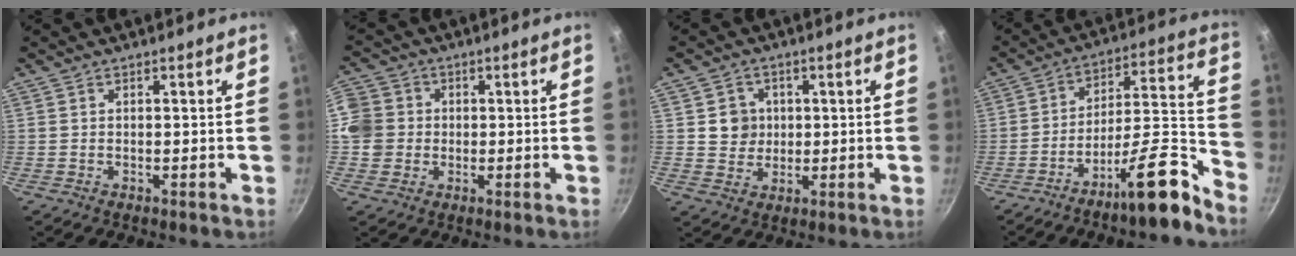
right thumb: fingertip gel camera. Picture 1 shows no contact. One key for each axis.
{"total": 7.0, "fx": -0.2, "fy": 6.6, "fz": 2.2, "tx": -0.014, "ty": 0.004, "tz": -0.021}
{"total": 5.3, "fx": 0.9, "fy": 5.0, "fz": 1.6, "tx": 0.003, "ty": 0.001, "tz": 0.016}
{"total": 14.4, "fx": -10.3, "fy": 2.5, "fz": 9.7, "tx": -0.128, "ty": 0.100, "tz": -0.177}